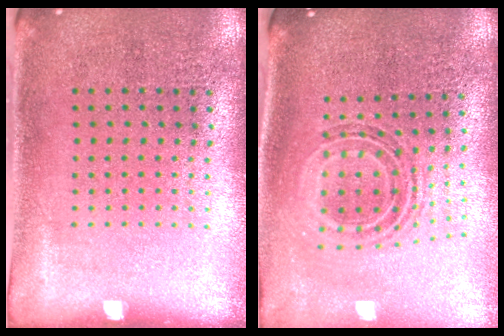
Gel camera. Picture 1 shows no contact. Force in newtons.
{"total": 0.9, "press": 0.8, "slide": 0.4}